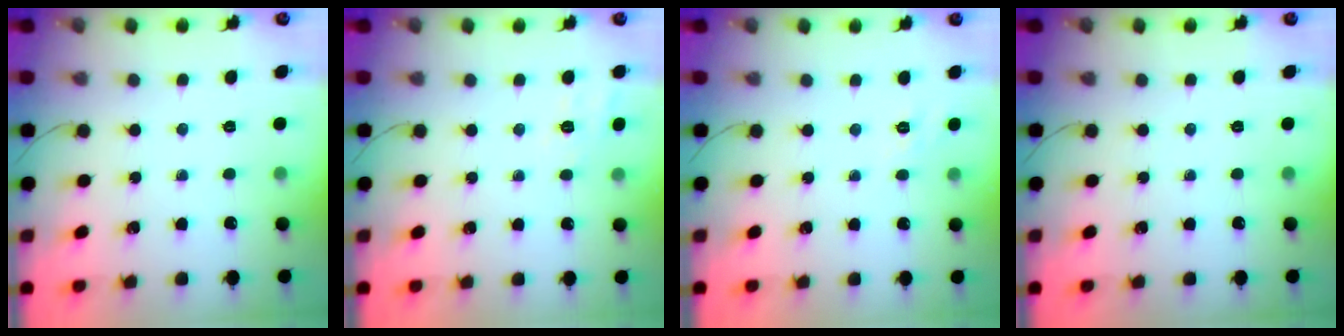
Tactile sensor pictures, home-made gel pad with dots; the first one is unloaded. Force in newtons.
{"total": 3.0, "press": 2.3, "slide": 2.0}
{"total": 1.8, "press": 1.2, "slide": 1.4}
{"total": 0.0}